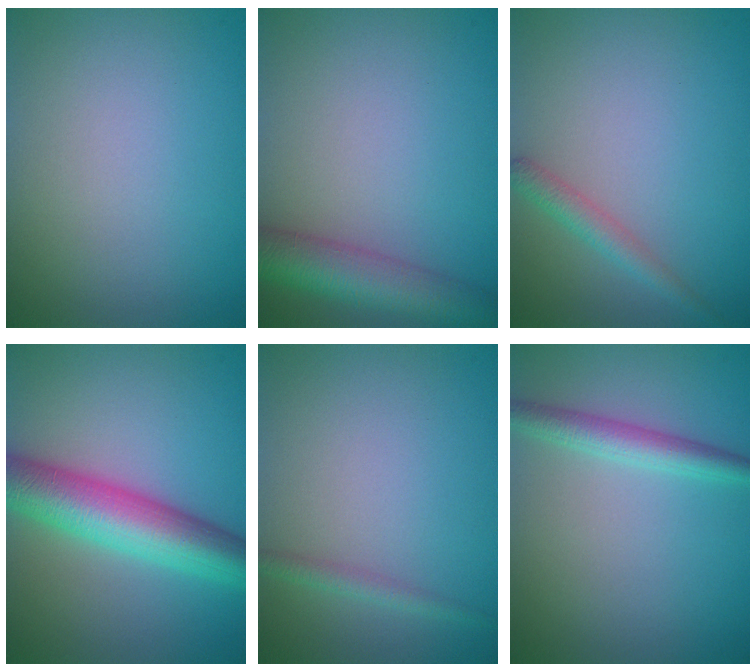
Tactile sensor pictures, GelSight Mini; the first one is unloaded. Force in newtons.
{"total": 5.7, "press": 5.7, "slide": 0.3}
{"total": 1.9, "press": 1.9, "slide": 0.1}
{"total": 7.9, "press": 7.9, "slide": 0.1}
{"total": 1.3, "press": 1.3, "slide": 0.1}
{"total": 2.7, "press": 2.7, "slide": 0.0}